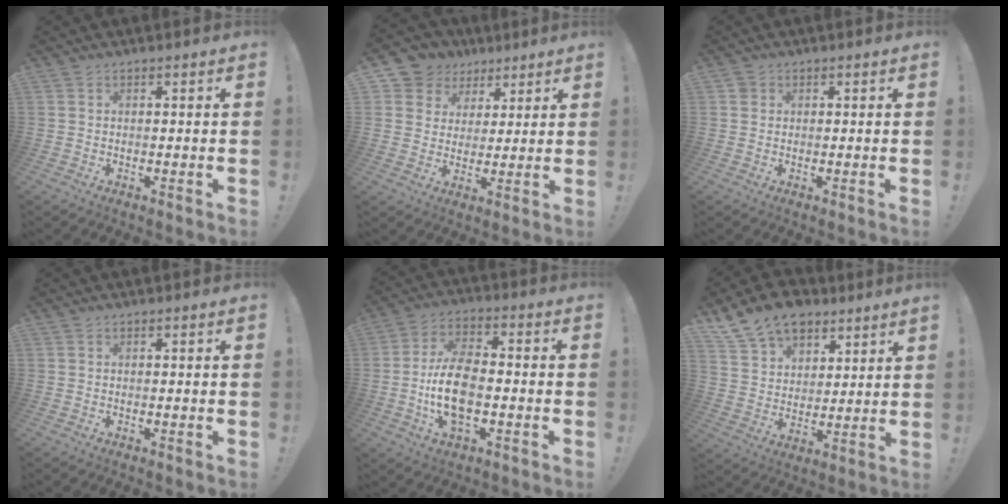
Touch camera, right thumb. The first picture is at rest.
{"total": 8.1, "force": [3.8, 7.1, 1.5], "torque": [-0.028, -0.021, 0.080]}
{"total": 1.5, "force": [0.7, 1.3, 0.3], "torque": [-0.002, 0.001, 0.012]}
{"total": 0.0}
{"total": 13.8, "force": [-2.6, 7.5, 11.2], "torque": [-0.211, 0.005, -0.049]}
{"total": 12.6, "force": [9.6, 7.0, 4.2], "torque": [-0.088, -0.058, 0.184]}